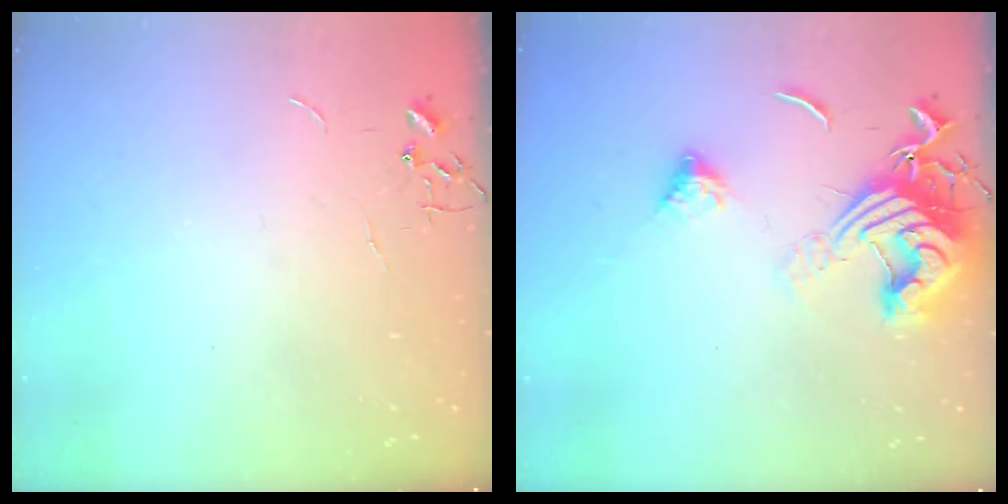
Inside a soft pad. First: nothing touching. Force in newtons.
{"total": 15.1, "press": 15.0, "slide": 1.7}